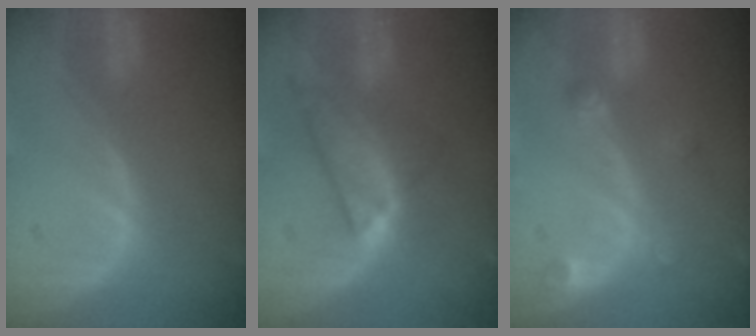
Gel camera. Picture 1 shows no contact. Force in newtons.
{"total": 6.6, "press": 6.3, "slide": 1.8}
{"total": 2.6, "press": 2.6, "slide": 0.3}